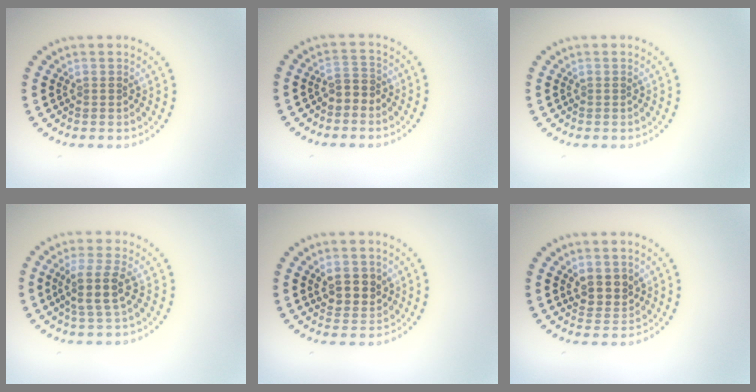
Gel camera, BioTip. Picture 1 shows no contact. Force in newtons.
{"total": 1.7, "press": 1.5, "slide": 0.8}
{"total": 0.0}
{"total": 2.9, "press": 2.4, "slide": 1.7}
{"total": 2.9, "press": 2.7, "slide": 0.8}
{"total": 2.4, "press": 2.2, "slide": 1.0}